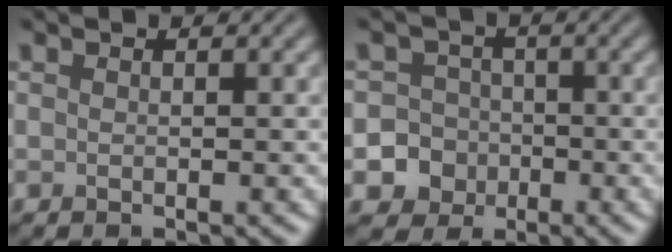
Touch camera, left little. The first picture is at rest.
{"total": 6.5, "force": [-2.6, 5.9, 0.9], "torque": [0.006, -0.006, -0.062]}